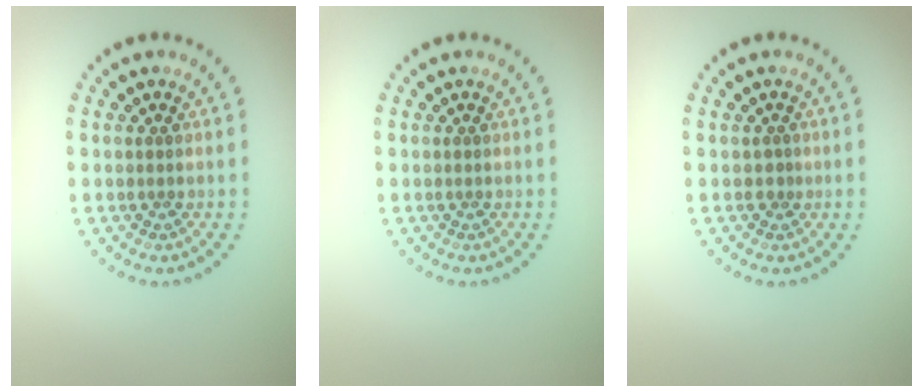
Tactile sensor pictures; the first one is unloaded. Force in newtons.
{"total": 0.0}
{"total": 0.6, "press": 0.3, "slide": 0.5}